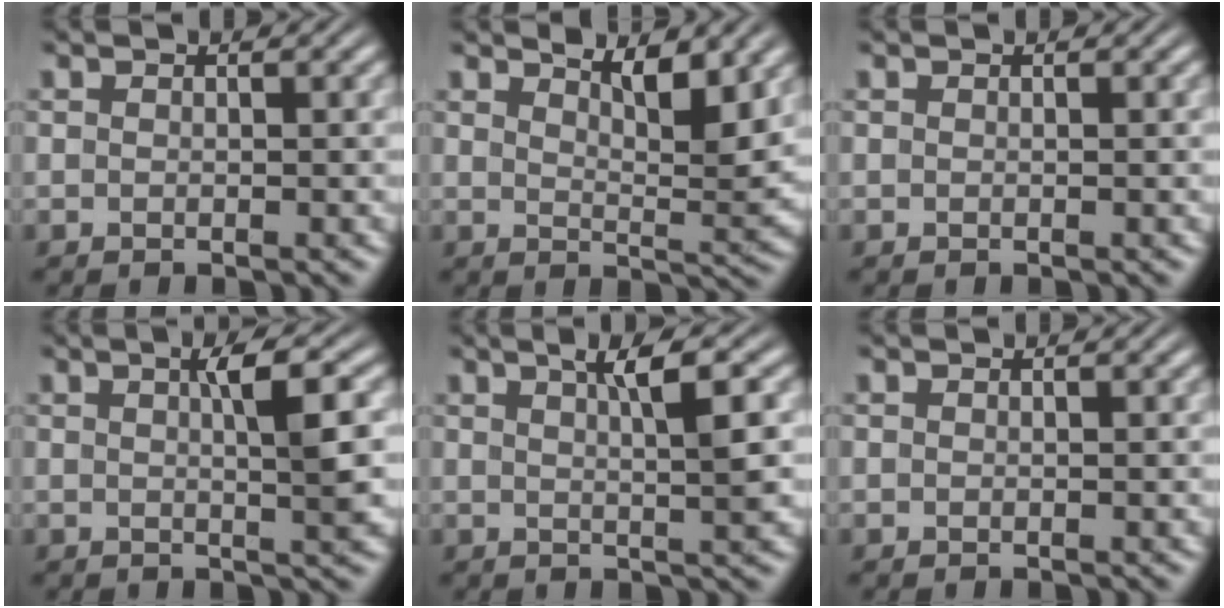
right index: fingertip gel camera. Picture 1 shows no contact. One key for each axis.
{"total": 4.4, "fx": 2.7, "fy": 0.7, "fz": 3.4, "tx": -0.049, "ty": -0.023, "tz": 0.049}
{"total": 0.0}
{"total": 3.8, "fx": 0.6, "fy": 0.2, "fz": 3.8, "tx": -0.054, "ty": 0.004, "tz": 0.009}
{"total": 4.1, "fx": 1.7, "fy": 0.3, "fz": 3.7, "tx": -0.054, "ty": 0.002, "tz": 0.030}
{"total": 0.0}